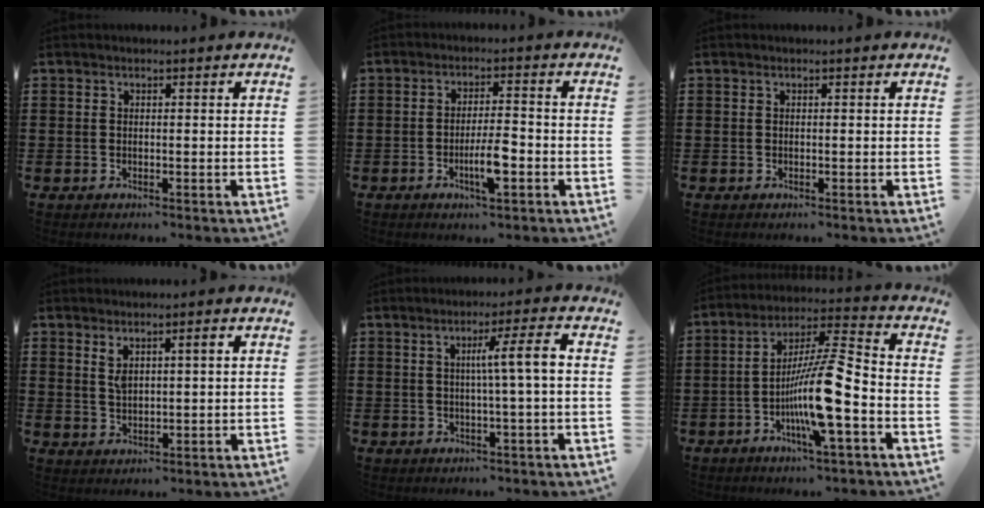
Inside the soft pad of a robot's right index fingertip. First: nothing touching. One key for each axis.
{"total": 5.6, "fx": -2.0, "fy": 1.1, "fz": 5.0, "tx": -0.096, "ty": -0.004, "tz": -0.038}
{"total": 0.0}
{"total": 2.8, "fx": 1.1, "fy": 1.0, "fz": 2.4, "tx": -0.041, "ty": 0.001, "tz": 0.016}
{"total": 5.9, "fx": 0.3, "fy": -0.2, "fz": 5.9, "tx": -0.109, "ty": -0.002, "tz": -0.003}
{"total": 12.2, "fx": -4.2, "fy": 1.2, "fz": 11.3, "tx": -0.221, "ty": -0.004, "tz": -0.085}